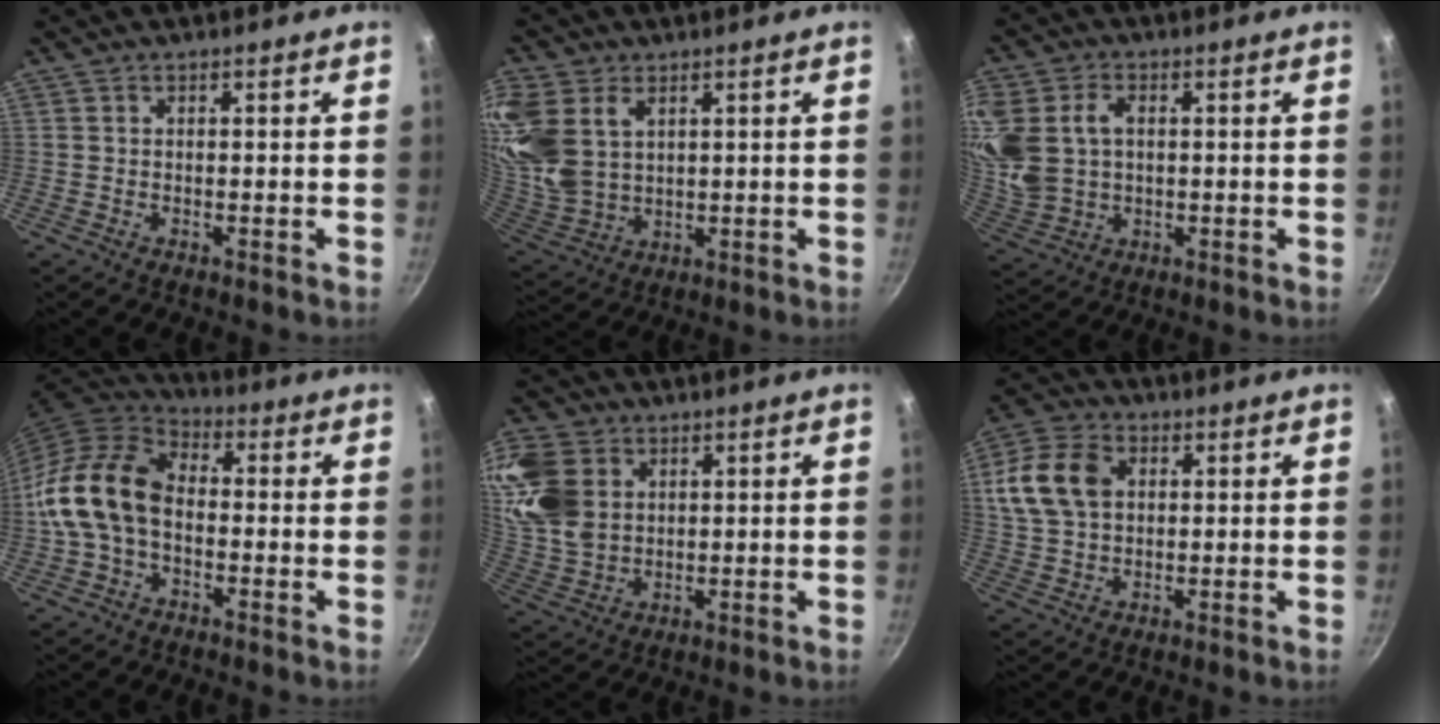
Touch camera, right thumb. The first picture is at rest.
{"total": 18.2, "force": [6.3, 12.8, 11.2], "torque": [-0.261, -0.004, 0.142]}
{"total": 15.7, "force": [2.7, 11.9, 9.9], "torque": [-0.235, 0.010, 0.063]}
{"total": 14.5, "force": [-1.3, 9.8, 10.5], "torque": [-0.181, 0.037, -0.043]}
{"total": 14.4, "force": [4.4, 10.8, 8.4], "torque": [-0.166, -0.013, 0.098]}
{"total": 12.7, "force": [2.9, 9.1, 8.4], "torque": [-0.152, 0.009, 0.045]}